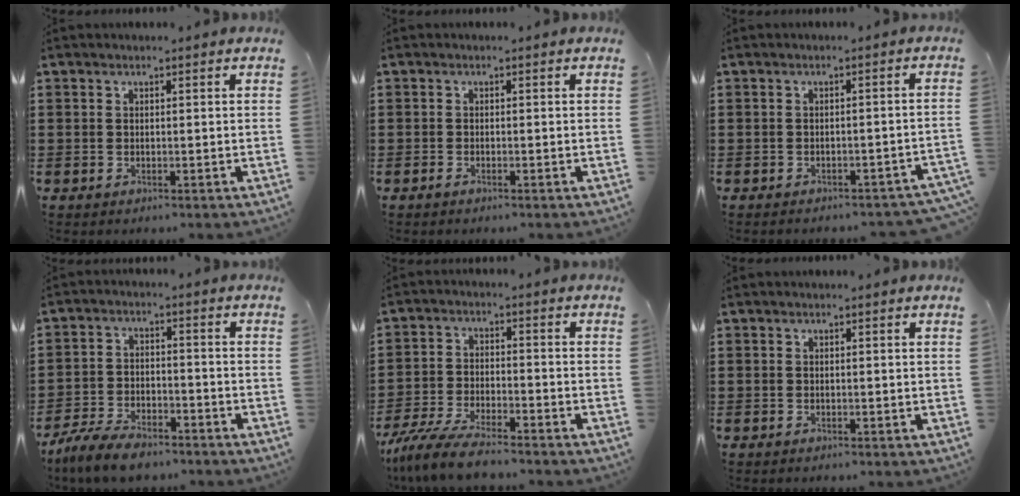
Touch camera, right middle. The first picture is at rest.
{"total": 0.6, "force": [-0.4, 0.0, 0.4], "torque": [-0.008, -0.003, -0.007]}
{"total": 1.3, "force": [-1.2, -0.4, 0.2], "torque": [-0.001, 0.003, -0.026]}
{"total": 6.1, "force": [-5.3, 1.3, 2.7], "torque": [-0.055, 0.005, -0.101]}
{"total": 6.0, "force": [-5.3, 0.1, 2.8], "torque": [-0.072, -0.010, -0.105]}
{"total": 0.0}